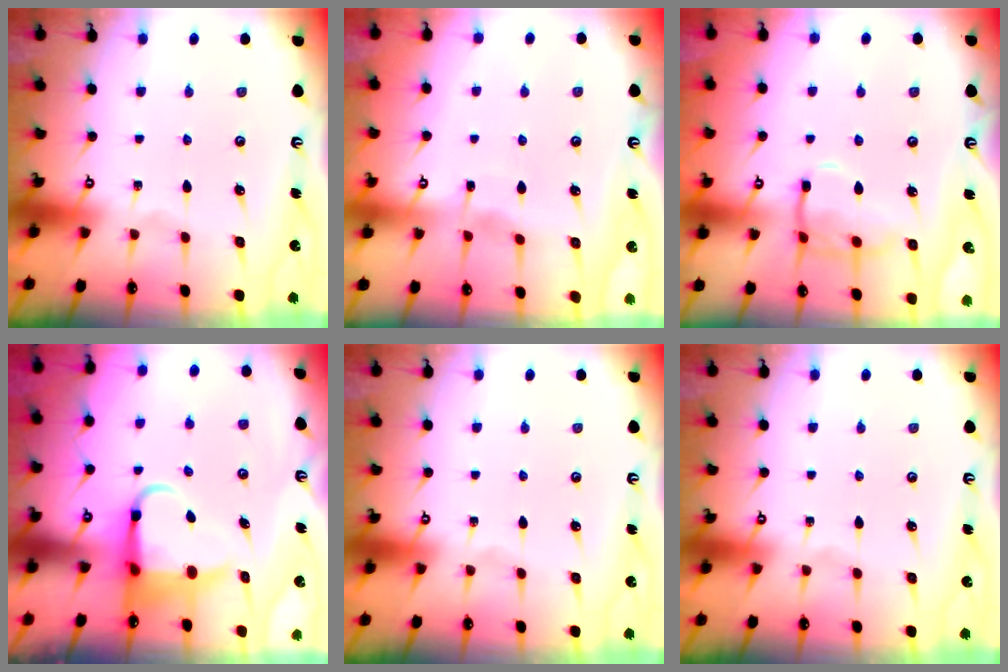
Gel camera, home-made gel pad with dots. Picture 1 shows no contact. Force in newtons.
{"total": 3.3, "press": 3.2, "slide": 0.5}
{"total": 11.1, "press": 11.0, "slide": 0.8}
{"total": 6.5, "press": 6.4, "slide": 1.1}
{"total": 0.0}
{"total": 0.0}